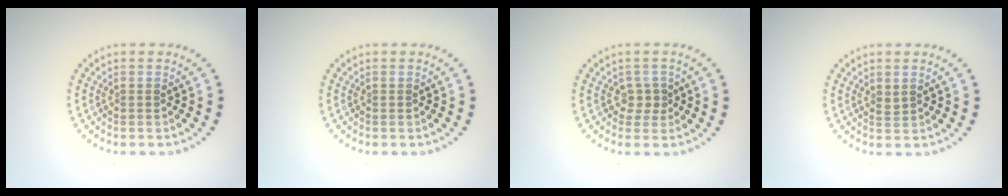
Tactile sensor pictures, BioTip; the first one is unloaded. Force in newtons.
{"total": 0.0}
{"total": 1.7, "press": 1.3, "slide": 1.0}
{"total": 0.6, "press": 0.5, "slide": 0.2}